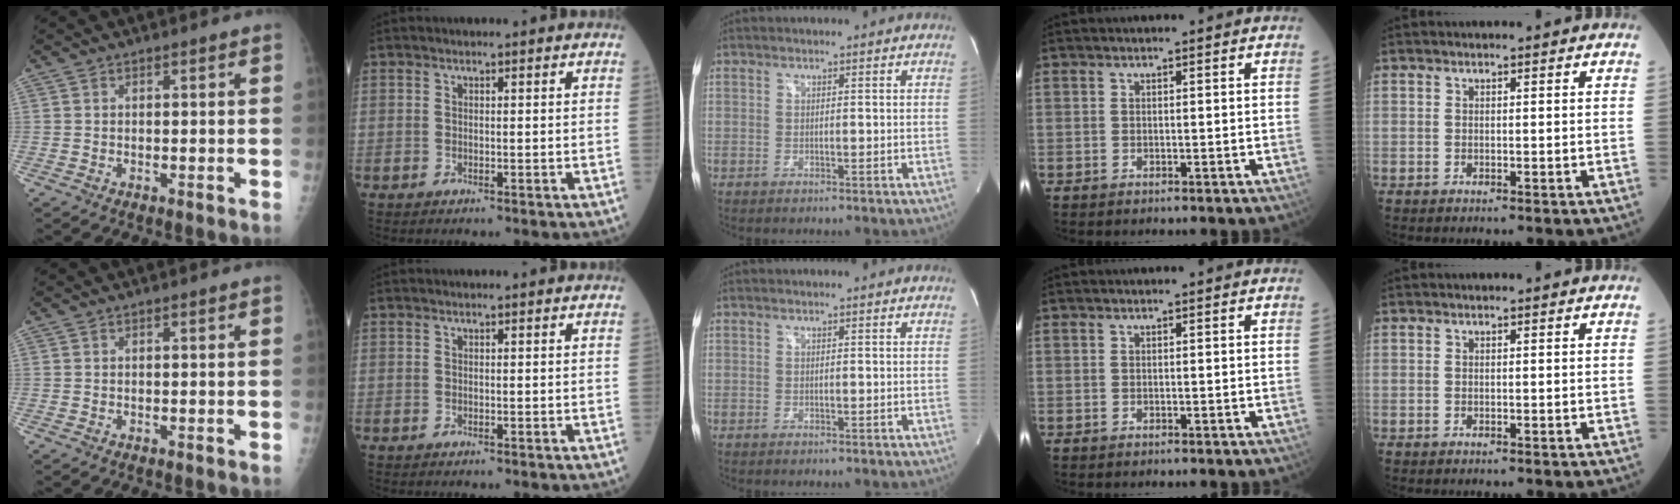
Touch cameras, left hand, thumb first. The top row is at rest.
{}